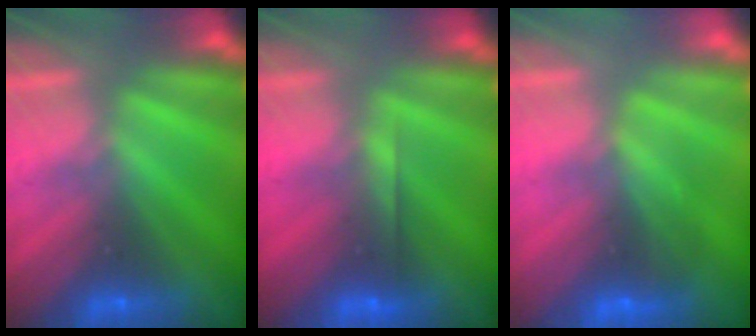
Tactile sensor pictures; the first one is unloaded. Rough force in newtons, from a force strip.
{"total": 2.6}
{"total": 2.6}